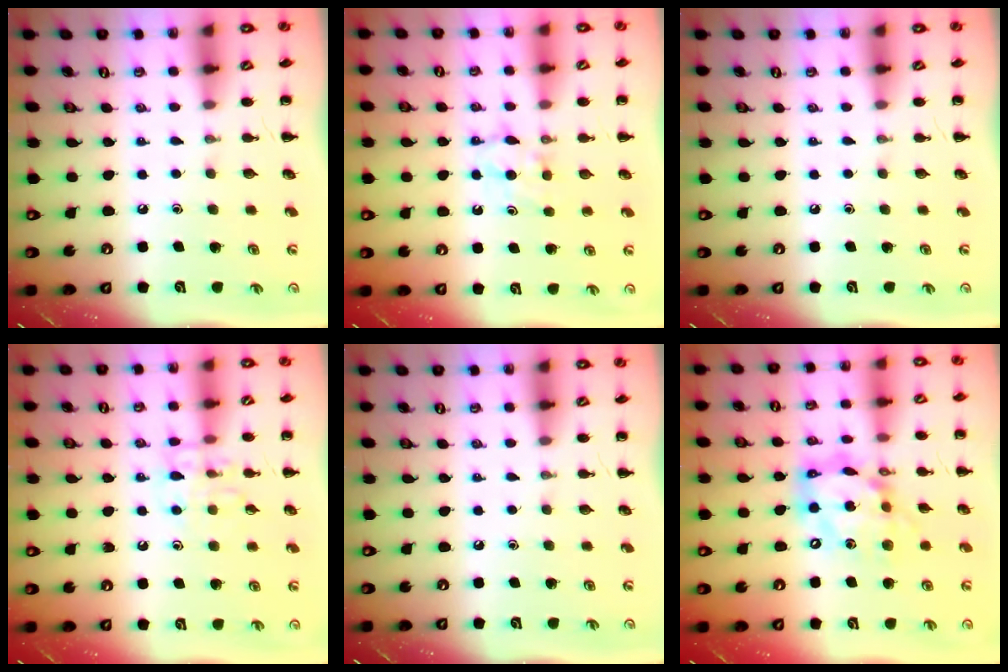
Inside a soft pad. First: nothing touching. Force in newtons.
{"total": 5.5, "press": 5.3, "slide": 1.6}
{"total": 0.0}
{"total": 9.5, "press": 9.5, "slide": 0.5}
{"total": 0.0}
{"total": 14.5, "press": 14.0, "slide": 3.6}